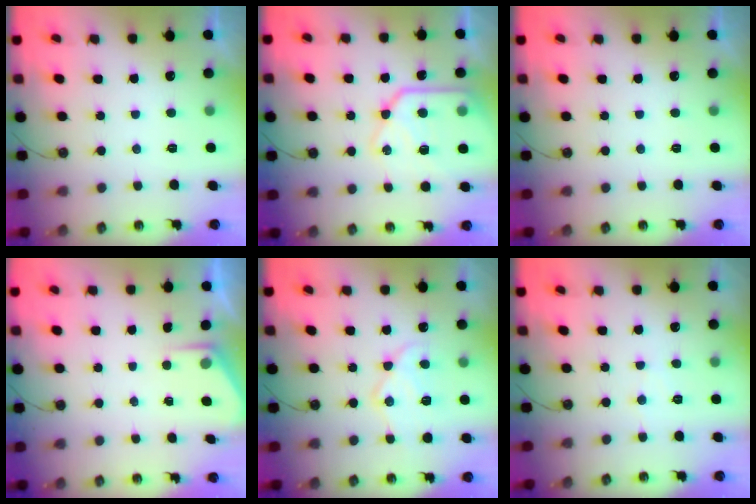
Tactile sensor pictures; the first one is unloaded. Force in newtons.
{"total": 18.6, "press": 18.5, "slide": 1.7}
{"total": 0.0}
{"total": 1.5, "press": 1.4, "slide": 0.2}
{"total": 13.9, "press": 13.8, "slide": 1.0}
{"total": 3.8, "press": 3.8, "slide": 0.4}